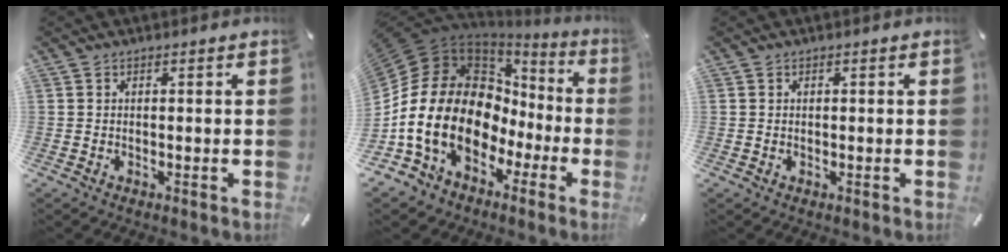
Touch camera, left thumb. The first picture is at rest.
{"total": 22.0, "force": [-1.7, 15.9, 15.1], "torque": [-0.327, -0.017, -0.016]}
{"total": 0.6, "force": [0.0, 0.5, 0.3], "torque": [-0.007, 0.002, 0.000]}